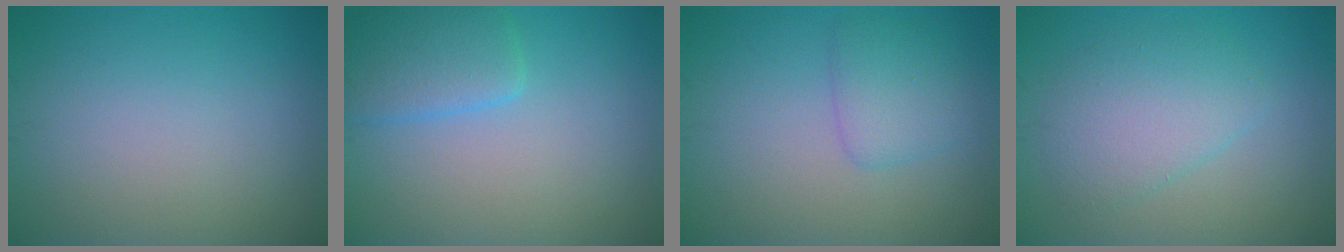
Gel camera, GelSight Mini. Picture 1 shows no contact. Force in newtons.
{"total": 3.6, "press": 3.6, "slide": 0.2}
{"total": 2.5, "press": 2.5, "slide": 0.1}
{"total": 3.5, "press": 3.5, "slide": 0.2}